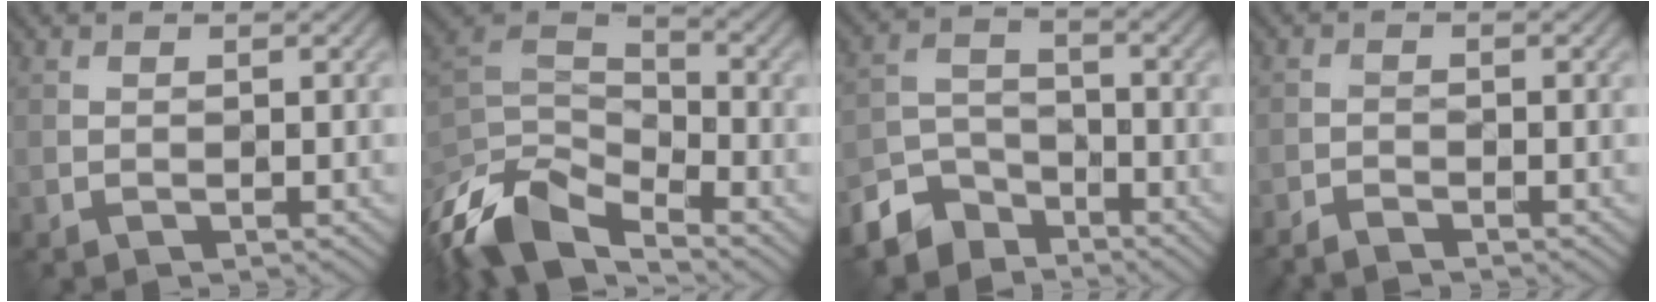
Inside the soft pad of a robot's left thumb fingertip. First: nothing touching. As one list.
[{"total": 11.7, "force": [-7.9, 5.1, 7.1], "torque": [-0.164, -0.018, -0.155]}, {"total": 6.6, "force": [-5.1, 3.7, 1.8], "torque": [-0.039, -0.006, -0.117]}, {"total": 2.0, "force": [-1.9, 0.1, 0.6], "torque": [-0.017, -0.002, -0.040]}]